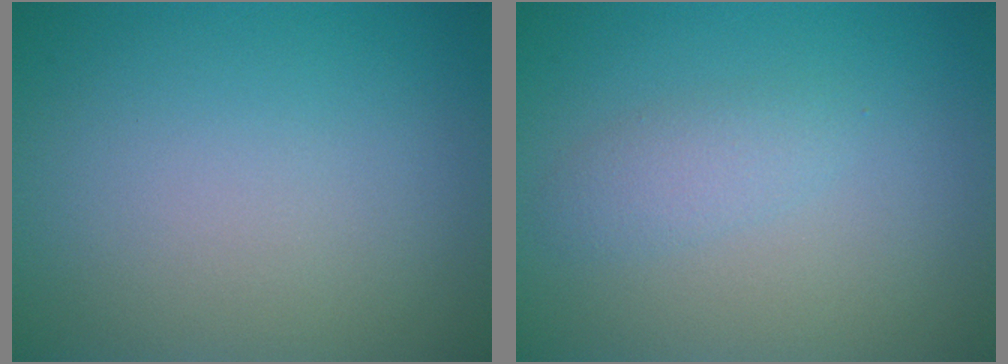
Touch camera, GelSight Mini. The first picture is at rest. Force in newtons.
{"total": 1.7, "press": 1.7, "slide": 0.0}